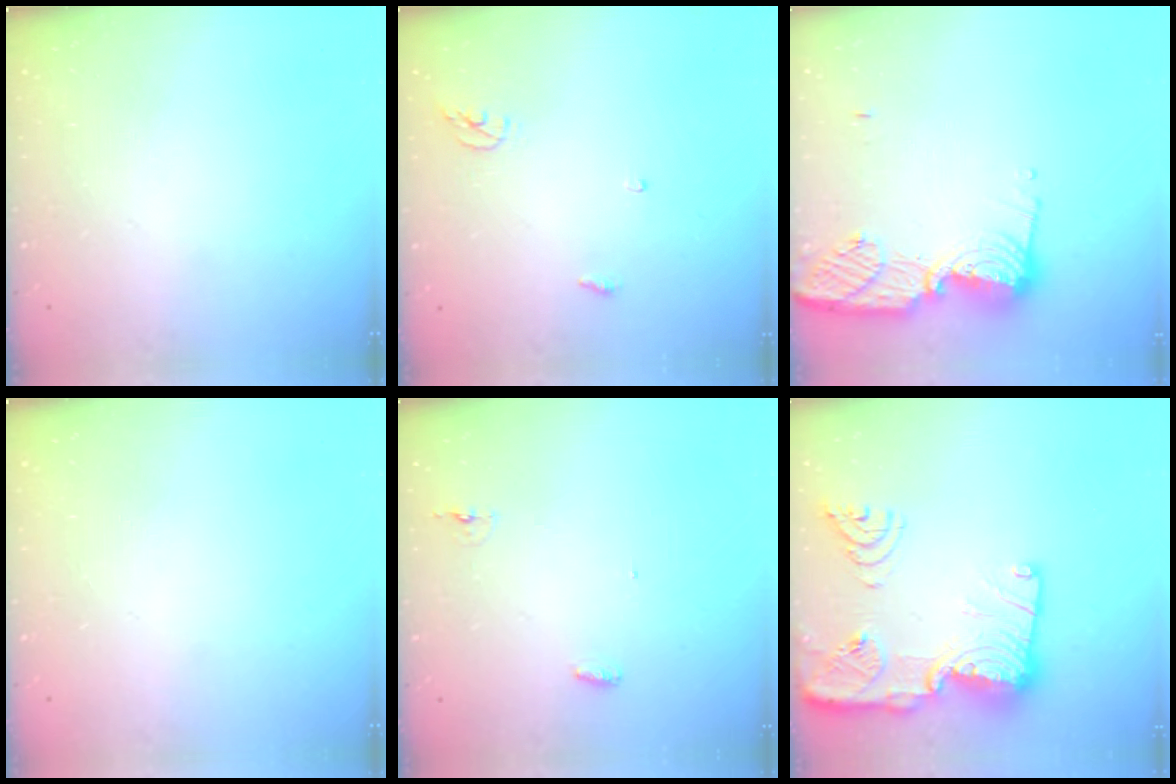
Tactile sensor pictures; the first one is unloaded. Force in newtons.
{"total": 3.6, "press": 3.6, "slide": 0.3}
{"total": 12.0, "press": 12.0, "slide": 1.1}
{"total": 0.0}
{"total": 7.4, "press": 4.4, "slide": 6.0}
{"total": 24.5, "press": 23.7, "slide": 6.1}